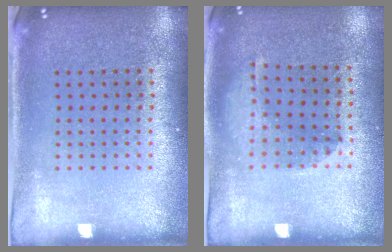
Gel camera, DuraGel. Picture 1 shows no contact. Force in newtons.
{"total": 1.0, "press": 1.0, "slide": 0.2}